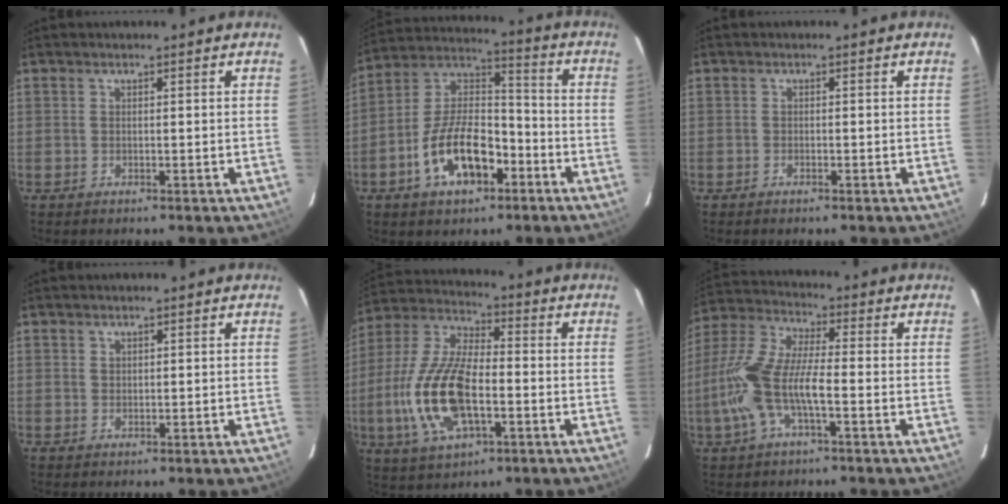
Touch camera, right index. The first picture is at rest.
{"total": 14.8, "force": [-6.7, 7.6, 10.8], "torque": [-0.211, 0.021, -0.111]}
{"total": 0.7, "force": [-0.6, 0.2, 0.3], "torque": [-0.008, 0.000, -0.013]}
{"total": 0.6, "force": [0.5, 0.4, 0.1], "torque": [0.001, 0.003, 0.009]}
{"total": 17.4, "force": [-4.2, 7.6, 15.1], "torque": [-0.331, -0.004, -0.079]}
{"total": 12.5, "force": [-3.5, 3.3, 11.5], "torque": [-0.256, 0.002, -0.071]}